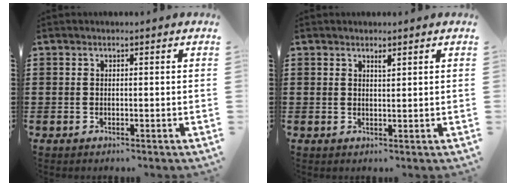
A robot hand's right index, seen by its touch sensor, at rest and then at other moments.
{"total": 1.2, "force": [0.9, 0.2, 0.7], "torque": [-0.006, -0.003, 0.015]}